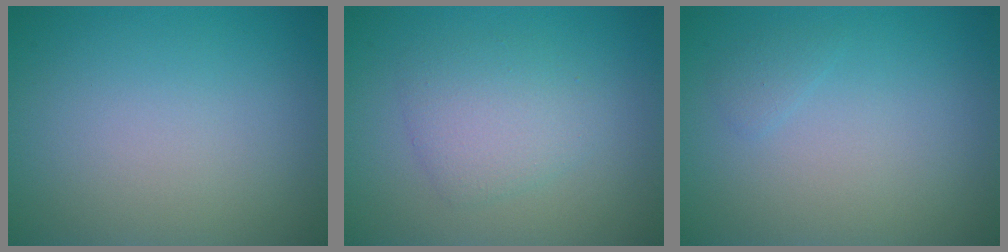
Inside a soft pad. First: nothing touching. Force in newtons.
{"total": 2.9, "press": 2.9, "slide": 0.1}
{"total": 0.7, "press": 0.7, "slide": 0.0}